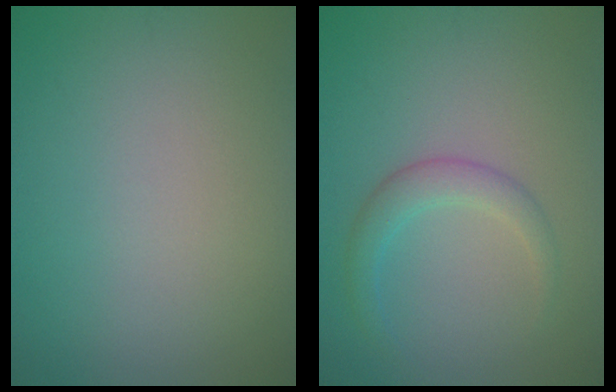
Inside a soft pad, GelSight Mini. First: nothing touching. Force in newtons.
{"total": 2.3, "press": 2.3, "slide": 0.1}